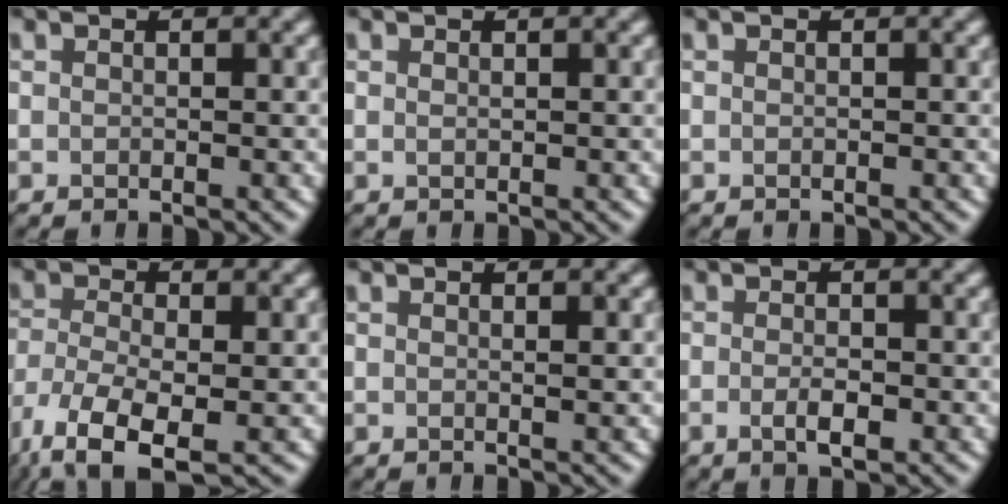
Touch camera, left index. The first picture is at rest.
{"total": 0.0}
{"total": 0.0}
{"total": 6.8, "force": [-4.4, 2.4, 4.6], "torque": [-0.102, -0.023, -0.084]}
{"total": 0.9, "force": [0.5, 0.3, 0.7], "torque": [-0.001, 0.002, 0.003]}
{"total": 1.7, "force": [-0.8, 0.4, 1.5], "torque": [-0.028, -0.006, -0.015]}